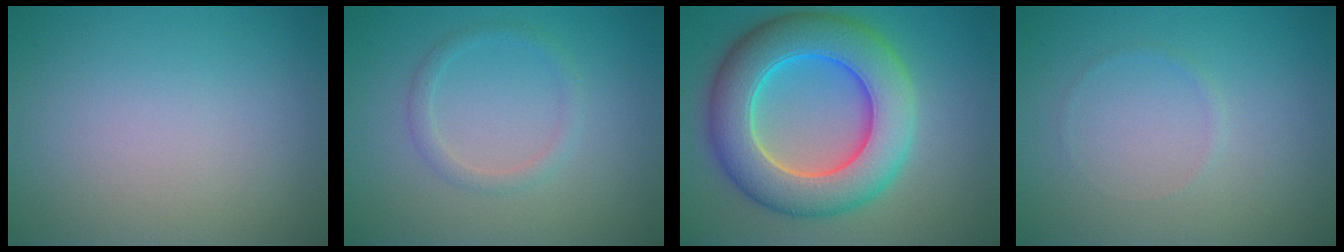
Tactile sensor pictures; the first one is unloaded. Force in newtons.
{"total": 1.5, "press": 1.5, "slide": 0.1}
{"total": 10.5, "press": 10.5, "slide": 0.4}
{"total": 0.5, "press": 0.5, "slide": 0.1}